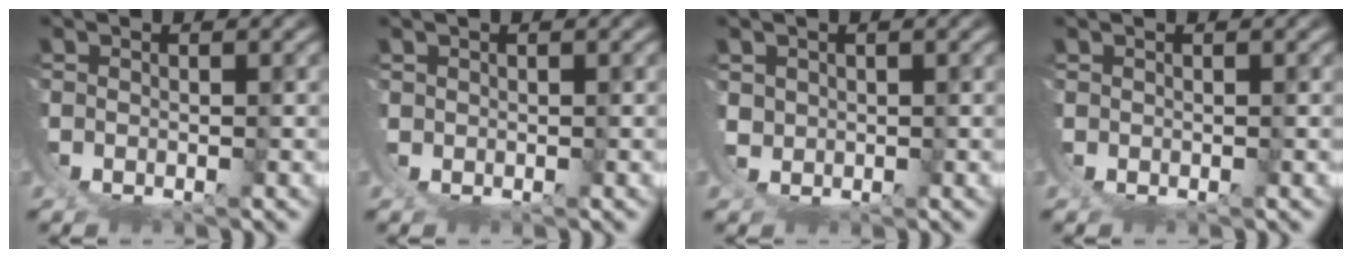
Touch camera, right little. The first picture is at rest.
{"total": 1.0, "force": [0.4, 0.1, -0.8], "torque": [0.014, 0.003, 0.005]}
{"total": 1.8, "force": [1.6, 0.0, -1.0], "torque": [0.005, -0.007, 0.030]}
{"total": 0.0}